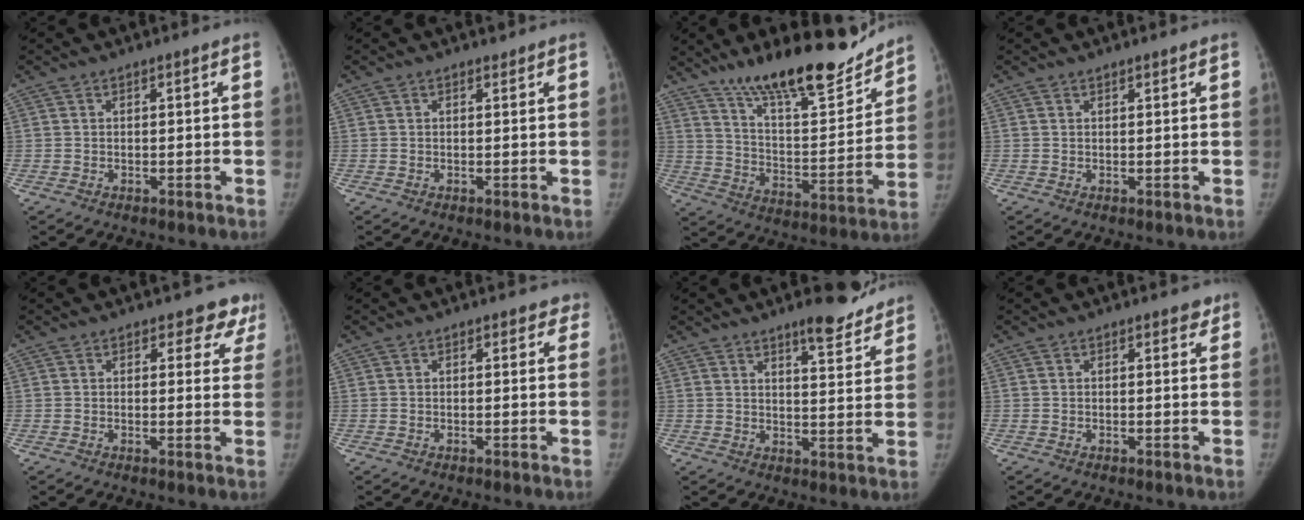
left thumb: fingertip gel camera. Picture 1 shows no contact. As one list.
[{"total": 0.6, "force": [0.5, 0.3, -0.1], "torque": [0.002, -0.006, 0.007]}, {"total": 21.3, "force": [16.8, 5.6, 11.9], "torque": [-0.143, -0.100, 0.275]}, {"total": 0.7, "force": [0.6, 0.2, 0.2], "torque": [-0.001, -0.005, 0.012]}, {"total": 5.7, "force": [4.5, 3.2, 1.2], "torque": [0.037, -0.019, 0.032]}, {"total": 2.3, "force": [1.7, 1.5, 0.6], "torque": [0.028, -0.002, 0.006]}, {"total": 9.1, "force": [7.4, 2.4, 4.7], "torque": [-0.033, -0.053, 0.102]}, {"total": 1.5, "force": [1.1, 0.9, 0.5], "torque": [0.013, -0.003, 0.007]}]